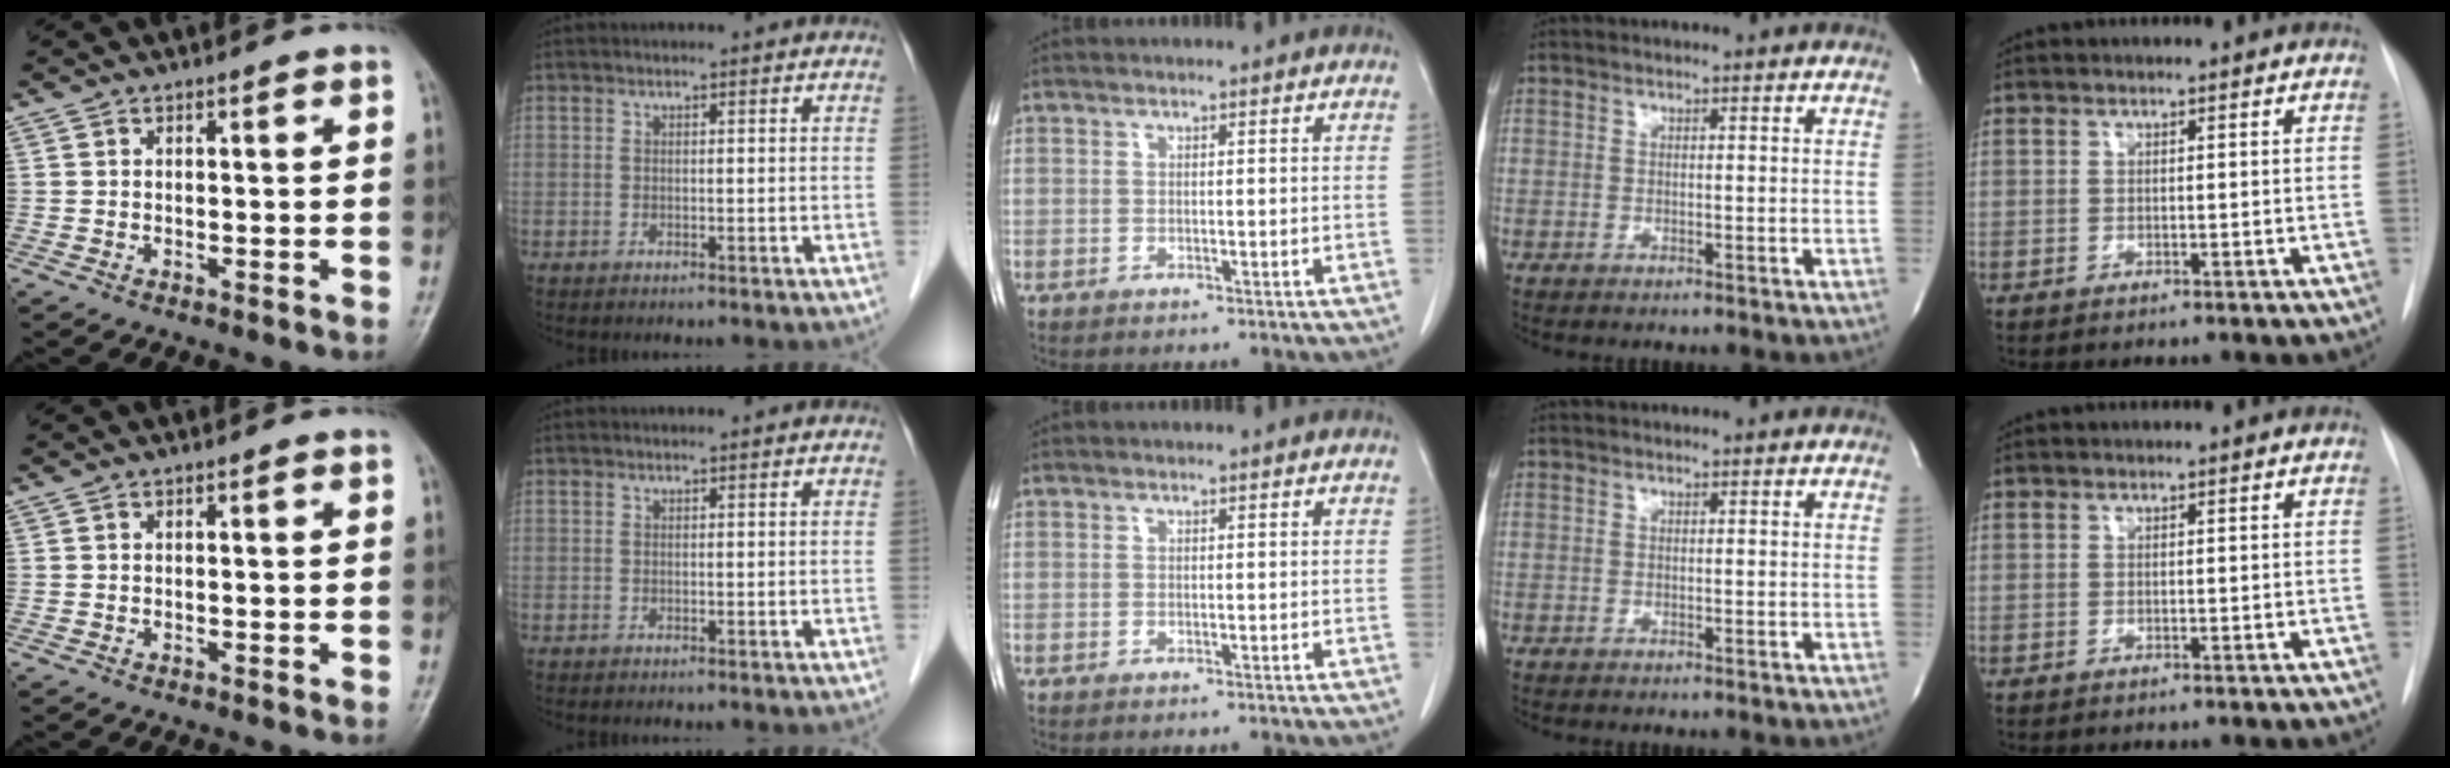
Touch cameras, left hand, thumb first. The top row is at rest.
{}